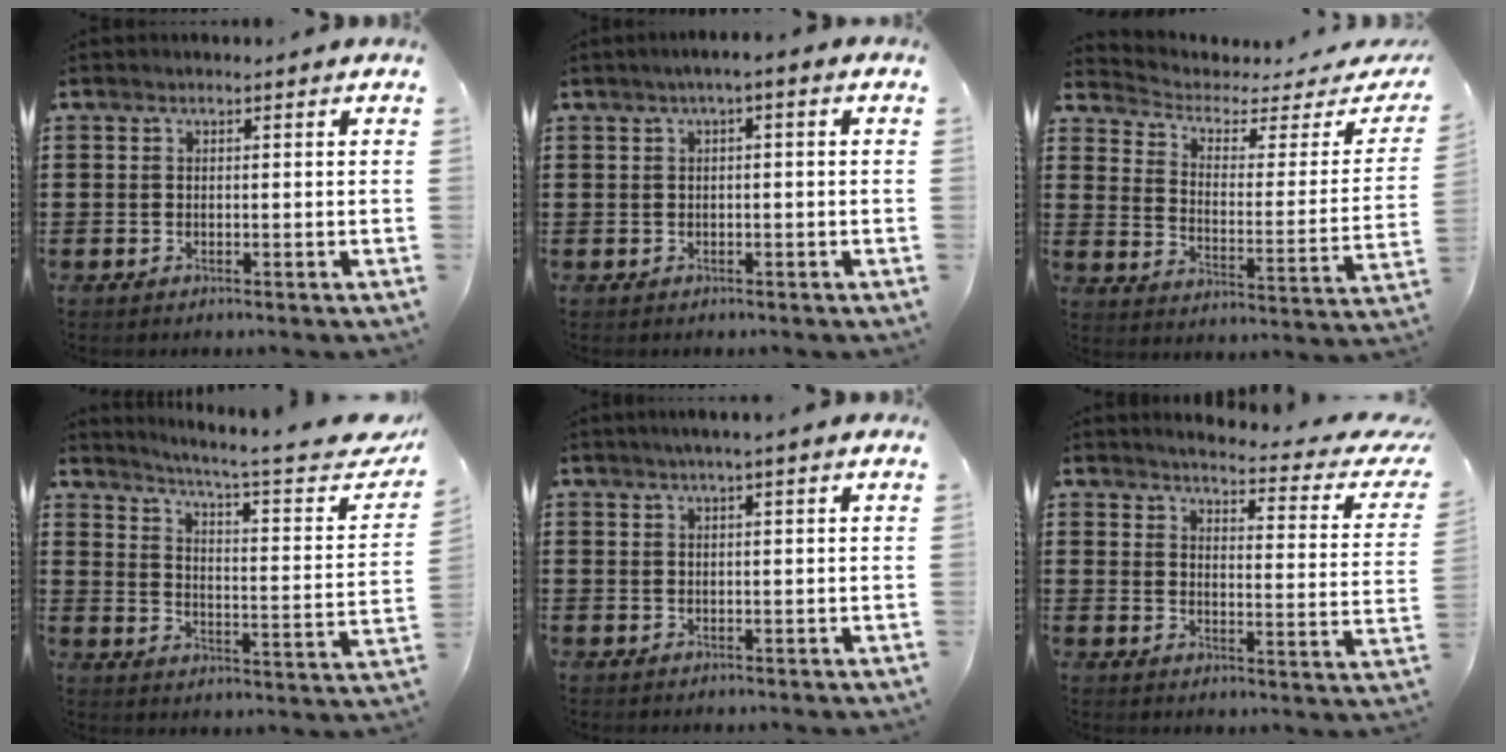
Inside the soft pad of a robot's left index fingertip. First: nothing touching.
{"total": 1.5, "force": [-0.6, 0.2, 1.3], "torque": [-0.020, 0.000, -0.012]}
{"total": 2.9, "force": [2.0, 1.4, 1.6], "torque": [-0.049, -0.017, 0.026]}
{"total": 5.5, "force": [4.2, -0.4, 3.5], "torque": [-0.072, -0.042, 0.059]}
{"total": 1.6, "force": [1.1, -0.3, 1.1], "torque": [-0.022, 0.001, 0.019]}
{"total": 3.6, "force": [3.1, -0.2, 1.7], "torque": [-0.046, -0.031, 0.043]}